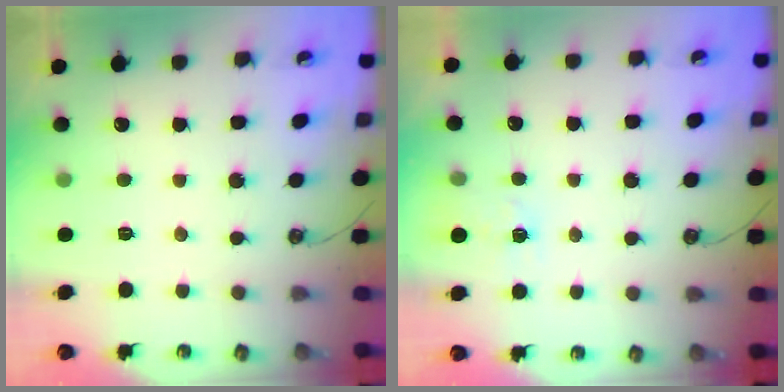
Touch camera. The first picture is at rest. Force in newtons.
{"total": 2.9, "press": 2.9, "slide": 0.5}